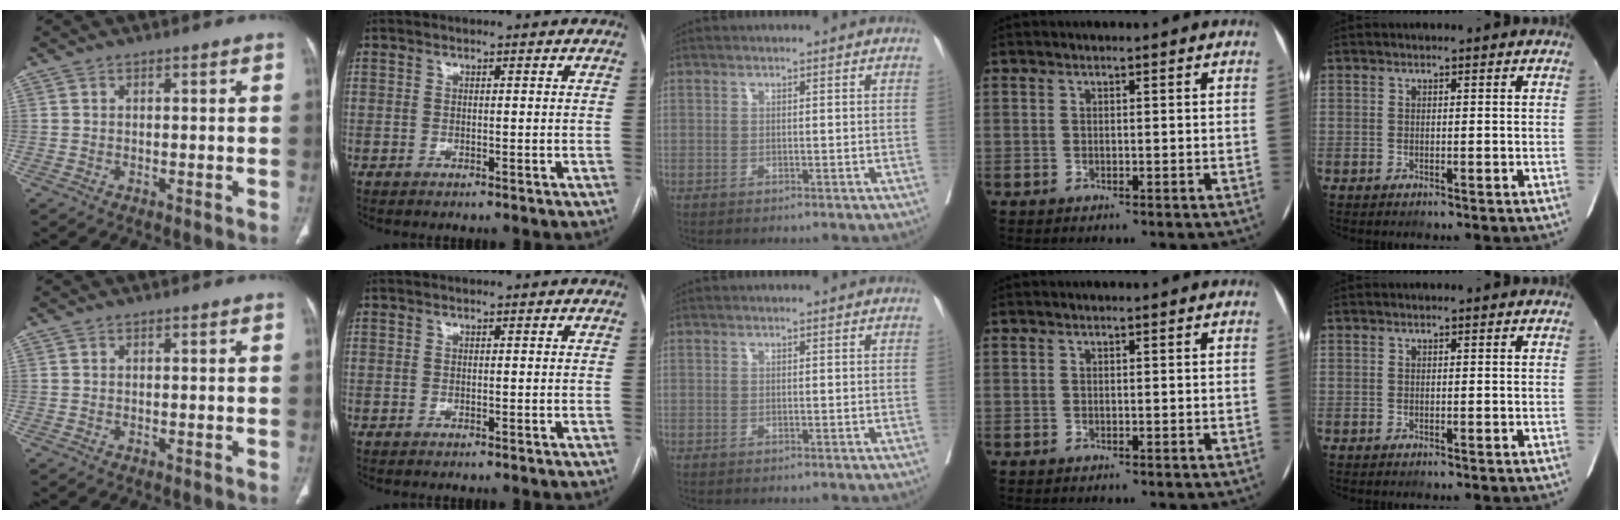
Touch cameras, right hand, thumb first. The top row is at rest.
{}